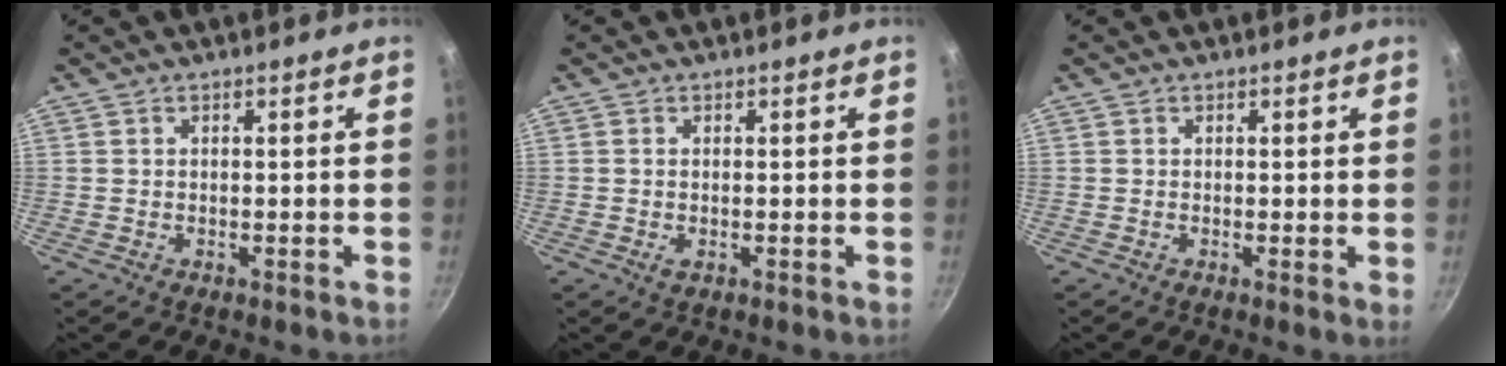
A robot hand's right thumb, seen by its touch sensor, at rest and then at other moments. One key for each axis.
{"total": 0.9, "fx": -0.2, "fy": 0.3, "fz": 0.8, "tx": -0.016, "ty": -0.001, "tz": -0.001}
{"total": 0.6, "fx": 0.1, "fy": 0.0, "fz": 0.6, "tx": -0.009, "ty": -0.006, "tz": -0.003}